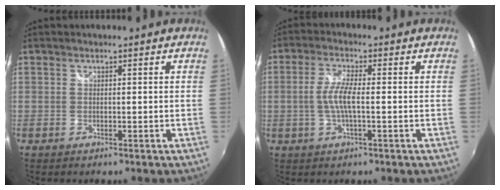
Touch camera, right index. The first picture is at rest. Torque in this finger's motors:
{"motor_torque": [0.81, -0.22, 0.42, 0.13]}